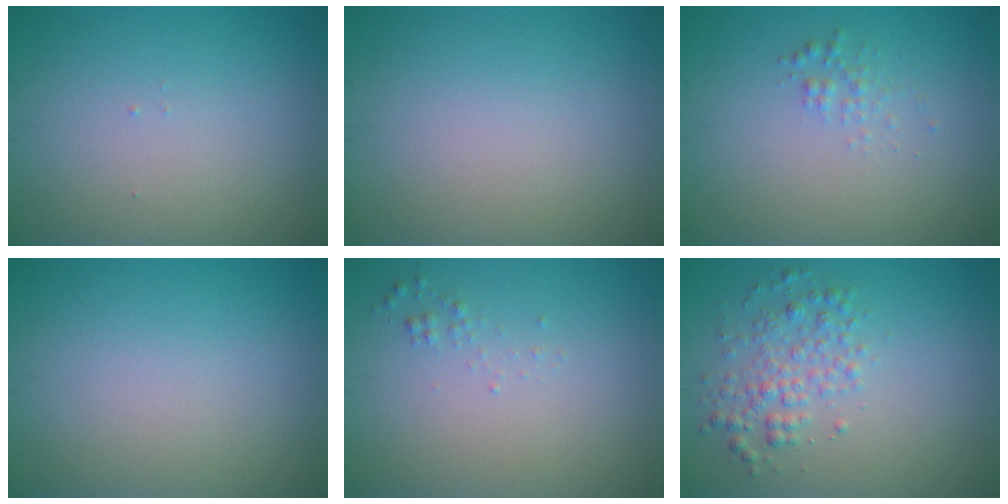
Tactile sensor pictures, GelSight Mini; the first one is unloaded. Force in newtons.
{"total": 0.0}
{"total": 1.0, "press": 1.0, "slide": 0.0}
{"total": 0.0}
{"total": 0.6, "press": 0.6, "slide": 0.0}
{"total": 2.9, "press": 2.9, "slide": 0.0}